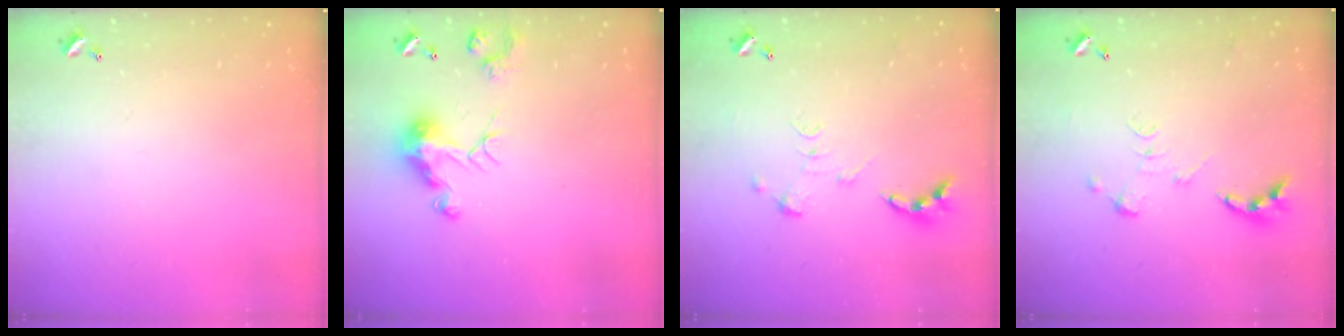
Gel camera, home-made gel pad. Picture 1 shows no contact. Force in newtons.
{"total": 7.8, "press": 7.7, "slide": 0.7}
{"total": 0.0}
{"total": 0.0}